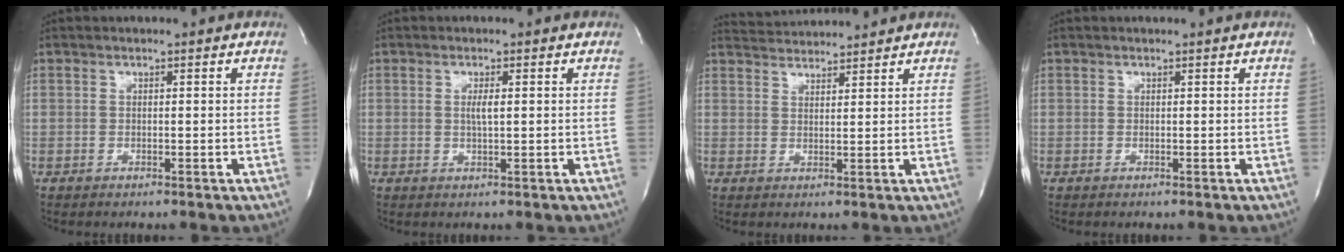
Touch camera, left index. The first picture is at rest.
{"total": 1.6, "force": [-0.2, 0.0, 1.6], "torque": [-0.035, -0.006, -0.003]}
{"total": 5.0, "force": [5.0, -0.3, 0.1], "torque": [-0.012, 0.019, 0.081]}
{"total": 0.0}